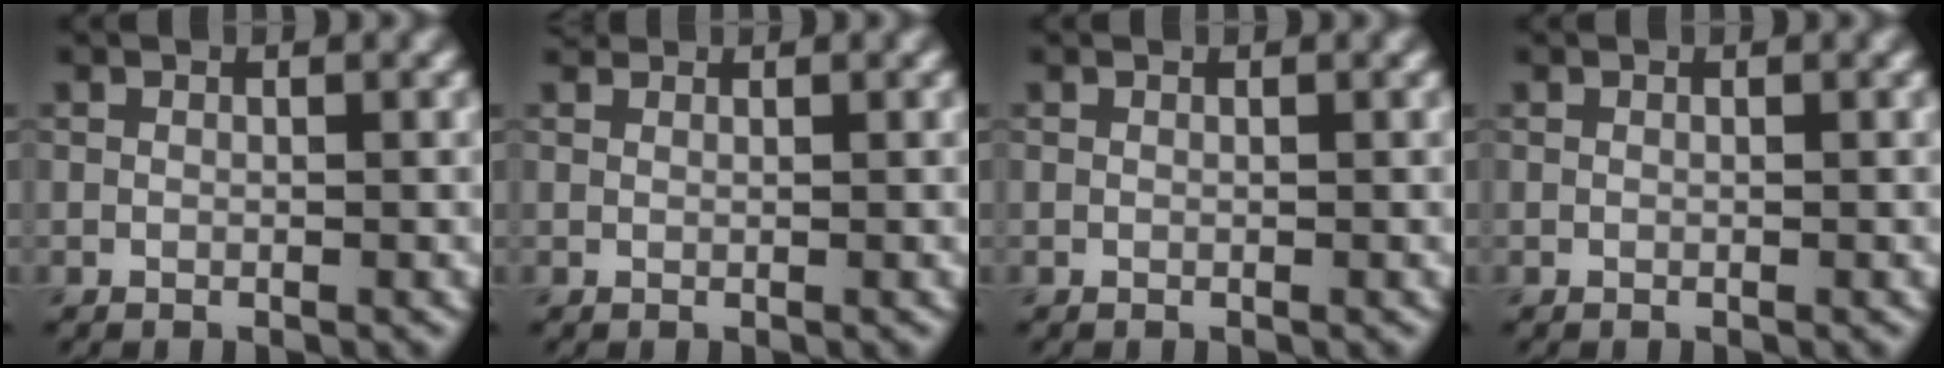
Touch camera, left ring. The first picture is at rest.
{"total": 0.8, "force": [0.8, 0.2, 0.2], "torque": [-0.007, 0.000, 0.012]}
{"total": 0.0}
{"total": 0.0}